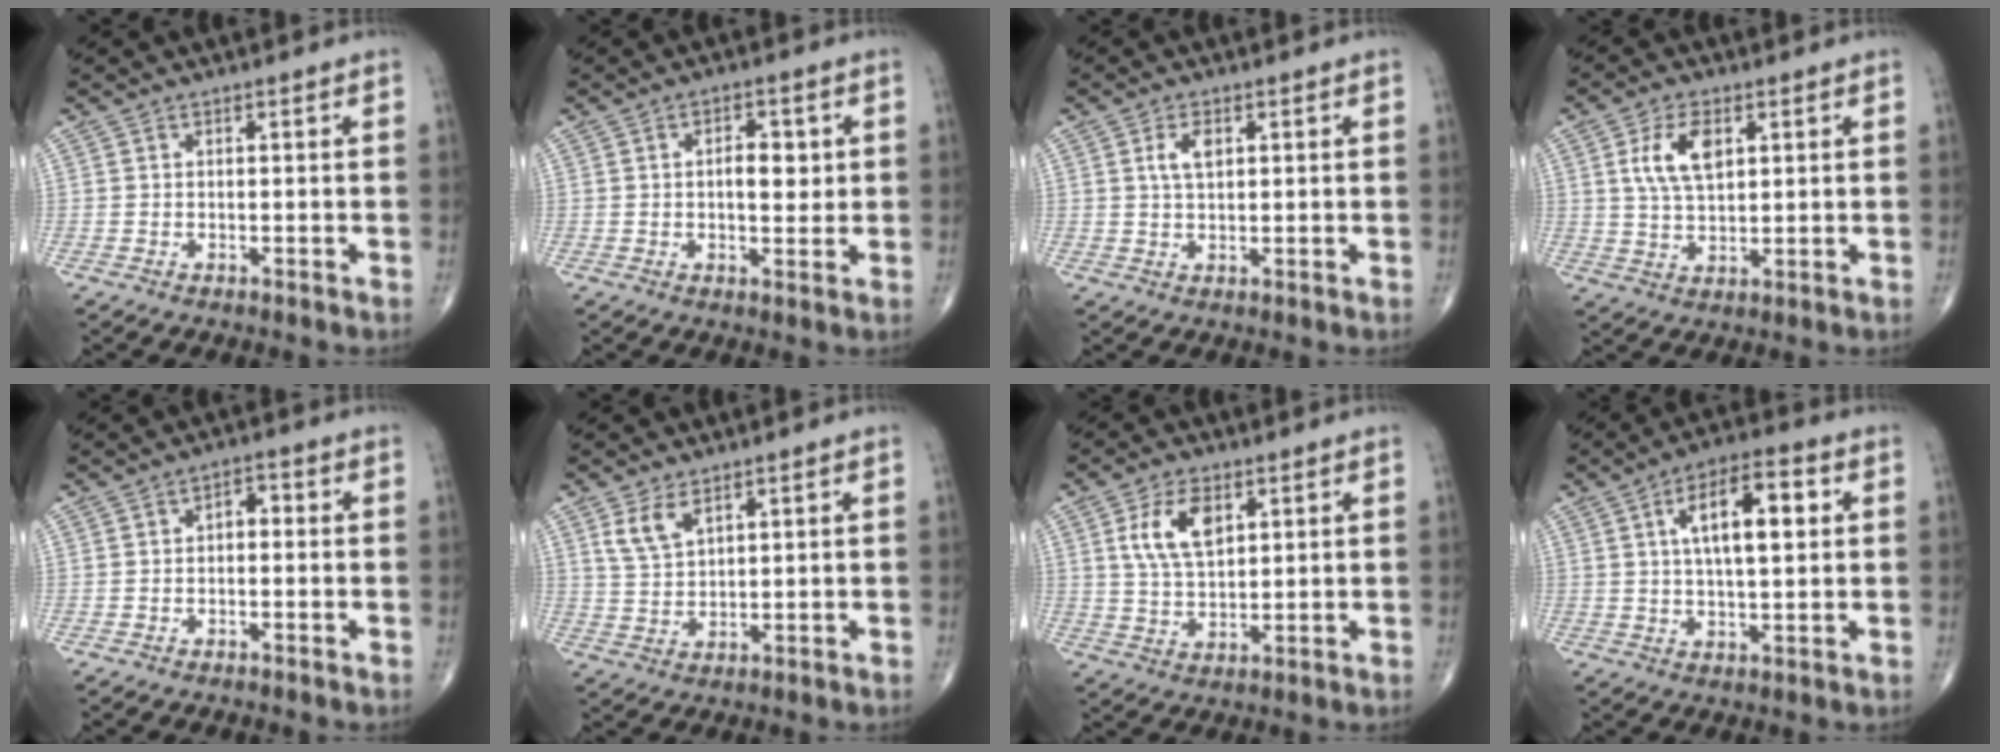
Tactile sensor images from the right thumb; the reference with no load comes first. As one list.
[{"total": 5.1, "force": [0.8, 2.6, 4.3], "torque": [-0.048, -0.002, 0.010]}, {"total": 3.7, "force": [1.2, 1.9, 2.9], "torque": [-0.053, 0.000, 0.023]}, {"total": 8.2, "force": [2.6, 4.4, 6.4], "torque": [-0.116, -0.006, 0.052]}, {"total": 2.5, "force": [-0.1, 1.6, 1.9], "torque": [-0.014, 0.010, -0.010]}, {"total": 5.0, "force": [2.9, 2.6, 3.2], "torque": [-0.057, -0.012, 0.063]}, {"total": 8.9, "force": [3.2, 4.8, 6.8], "torque": [-0.119, -0.008, 0.065]}, {"total": 12.0, "force": [3.0, 4.8, 10.6], "torque": [-0.161, 0.009, 0.045]}]